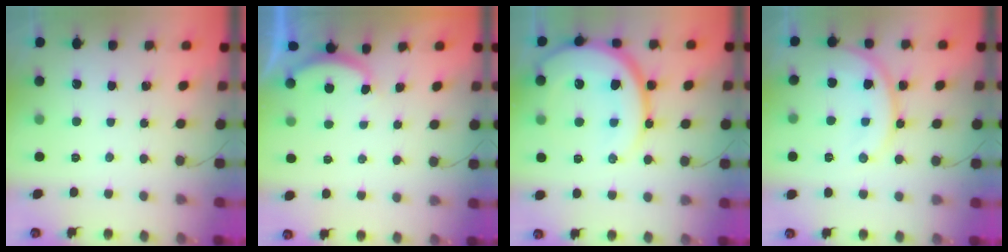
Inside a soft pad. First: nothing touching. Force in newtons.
{"total": 2.9, "press": 2.8, "slide": 0.6}
{"total": 21.6, "press": 21.5, "slide": 2.5}
{"total": 12.3, "press": 12.3, "slide": 0.5}